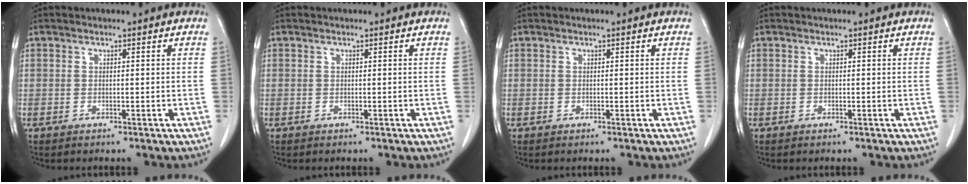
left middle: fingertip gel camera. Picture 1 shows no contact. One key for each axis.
{"total": 0.0}
{"total": 0.0}
{"total": 0.0}